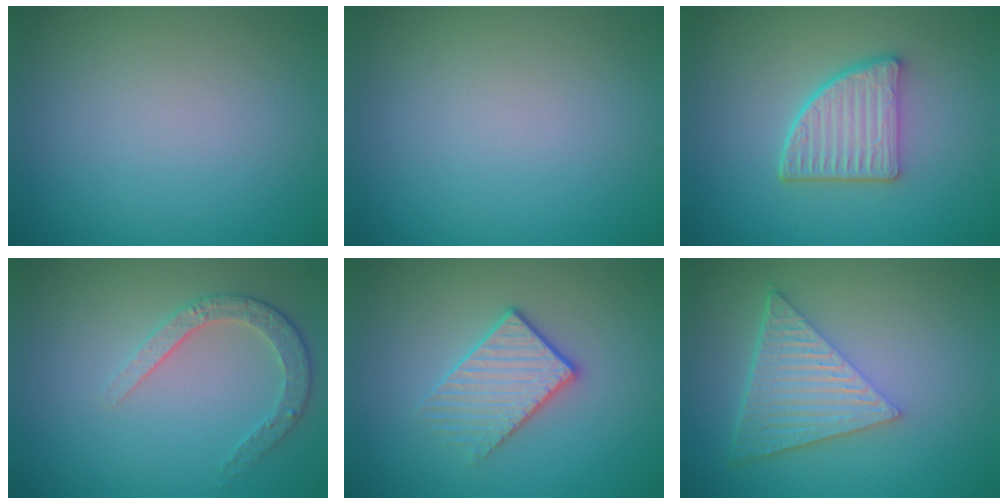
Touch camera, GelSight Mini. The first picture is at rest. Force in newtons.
{"total": 0.0}
{"total": 4.6, "press": 3.7, "slide": 2.7}
{"total": 2.6, "press": 2.5, "slide": 0.8}
{"total": 2.9, "press": 2.6, "slide": 1.2}
{"total": 6.6, "press": 4.7, "slide": 4.6}